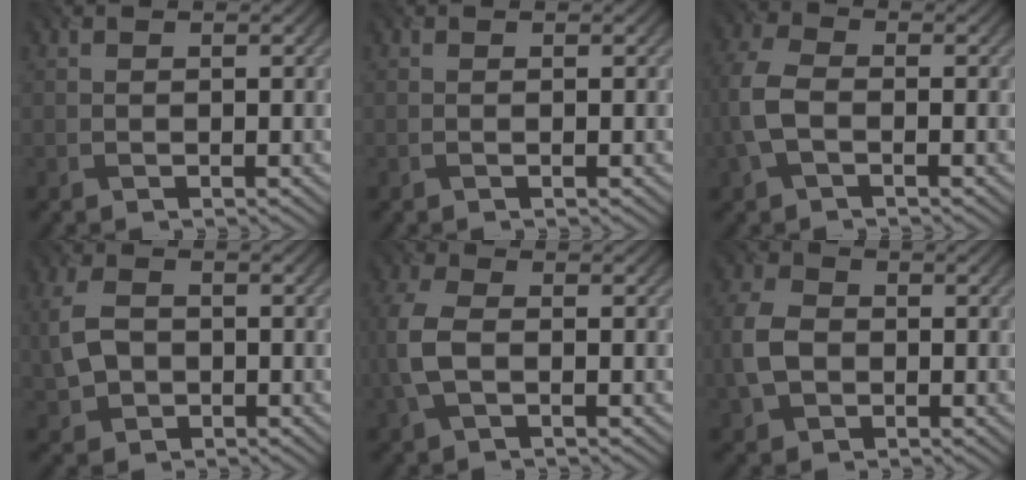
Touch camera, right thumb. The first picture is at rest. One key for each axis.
{"total": 0.0}
{"total": 5.7, "fx": -1.1, "fy": 3.5, "fz": 4.3, "tx": -0.126, "ty": 0.007, "tz": -0.030}
{"total": 5.0, "fx": -0.4, "fy": 3.7, "fz": 3.4, "tx": -0.093, "ty": 0.000, "tz": -0.010}
{"total": 5.5, "fx": -0.6, "fy": 3.2, "fz": 4.4, "tx": -0.130, "ty": 0.004, "tz": -0.017}
{"total": 5.8, "fx": -0.8, "fy": 4.3, "fz": 3.7, "tx": -0.107, "ty": 0.000, "tz": -0.023}